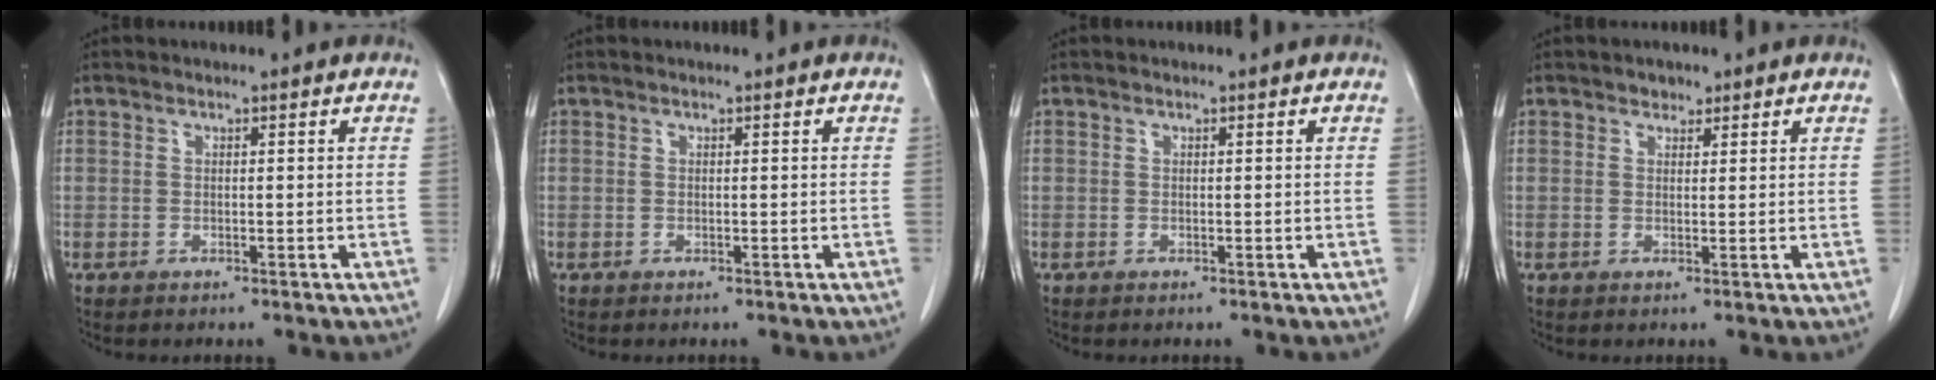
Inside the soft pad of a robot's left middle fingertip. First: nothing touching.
{"total": 0.0}
{"total": 0.0}
{"total": 1.4, "force": [1.0, 0.9, 0.3], "torque": [-0.002, -0.004, 0.013]}